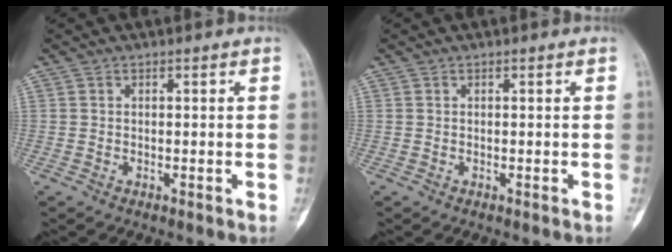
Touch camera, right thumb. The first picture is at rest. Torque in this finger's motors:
{"motor_torque": [-0.03, 0.01, 0.01, -0.01, 0.00]}